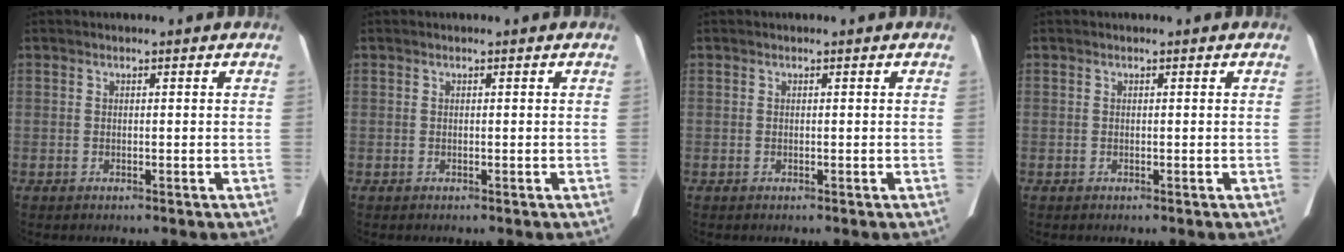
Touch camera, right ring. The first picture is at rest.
{"total": 0.0}
{"total": 0.0}
{"total": 0.0}